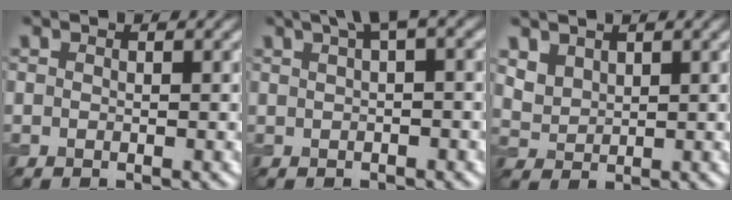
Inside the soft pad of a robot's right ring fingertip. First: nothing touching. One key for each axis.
{"total": 3.3, "fx": 1.6, "fy": 0.7, "fz": 2.8, "tx": -0.039, "ty": 0.014, "tz": 0.025}
{"total": 2.5, "fx": 1.7, "fy": 1.6, "fz": 1.0, "tx": -0.033, "ty": -0.005, "tz": 0.045}